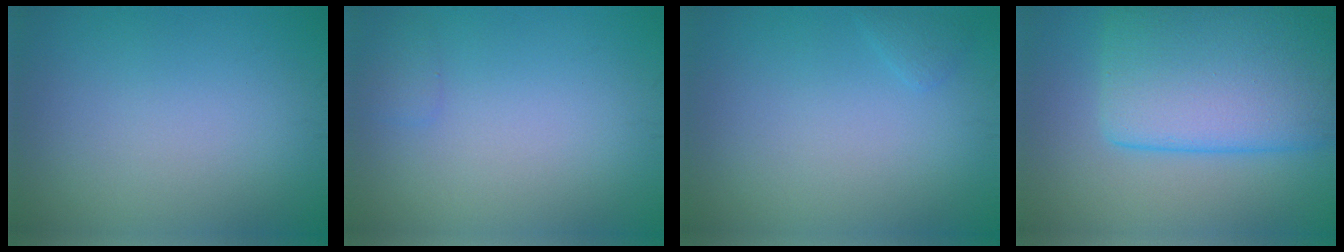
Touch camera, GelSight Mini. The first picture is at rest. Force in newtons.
{"total": 0.7, "press": 0.7, "slide": 0.0}
{"total": 0.7, "press": 0.7, "slide": 0.1}
{"total": 10.9, "press": 10.9, "slide": 0.4}